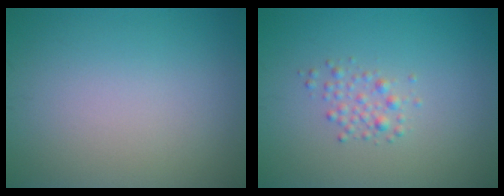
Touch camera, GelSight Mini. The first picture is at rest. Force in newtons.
{"total": 1.5, "press": 1.5, "slide": 0.0}